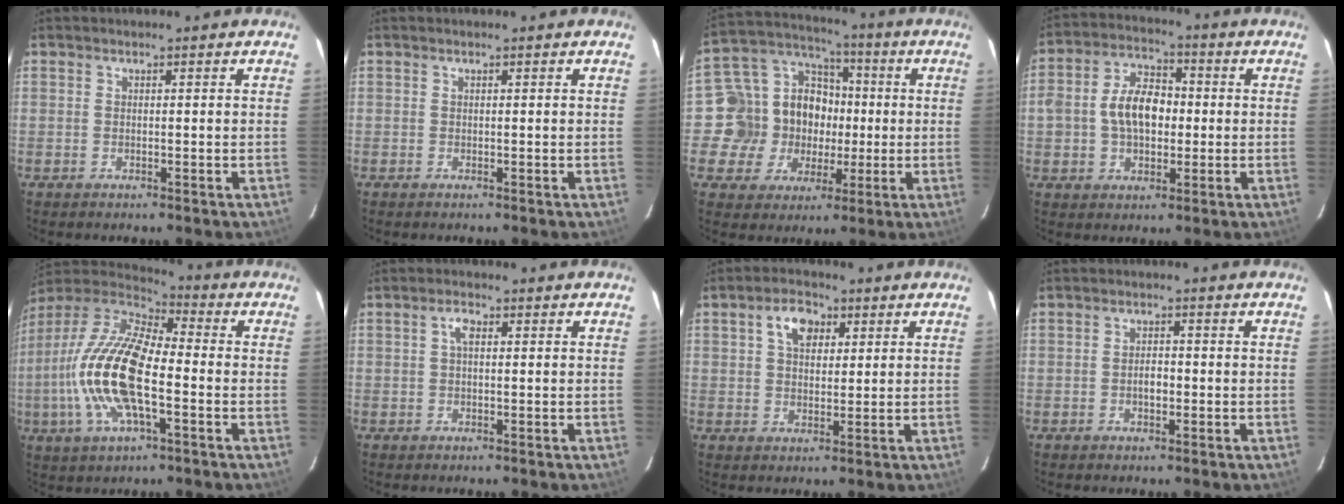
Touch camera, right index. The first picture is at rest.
{"total": 0.0}
{"total": 14.8, "force": [-1.3, 13.8, 5.3], "torque": [-0.131, 0.045, -0.018]}
{"total": 10.2, "force": [-0.3, 6.8, 7.6], "torque": [-0.150, 0.026, -0.004]}
{"total": 19.9, "force": [-3.9, 7.6, 18.0], "torque": [-0.372, -0.006, -0.086]}
{"total": 2.1, "force": [0.4, 1.0, 1.8], "torque": [-0.036, 0.008, 0.006]}
{"total": 5.8, "force": [2.2, 3.8, 3.8], "torque": [-0.062, 0.021, 0.040]}
{"total": 2.5, "force": [-0.6, 1.5, 2.0], "torque": [-0.036, 0.005, -0.010]}